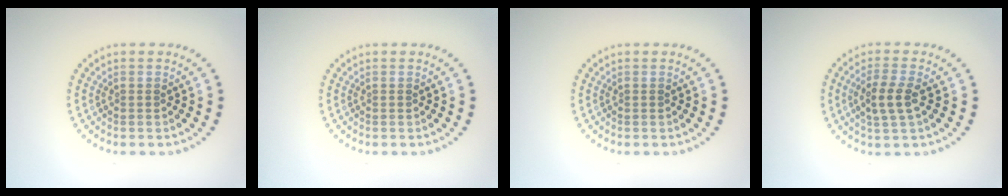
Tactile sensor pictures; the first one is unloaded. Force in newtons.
{"total": 0.0}
{"total": 0.0}
{"total": 2.8, "press": 2.6, "slide": 1.0}